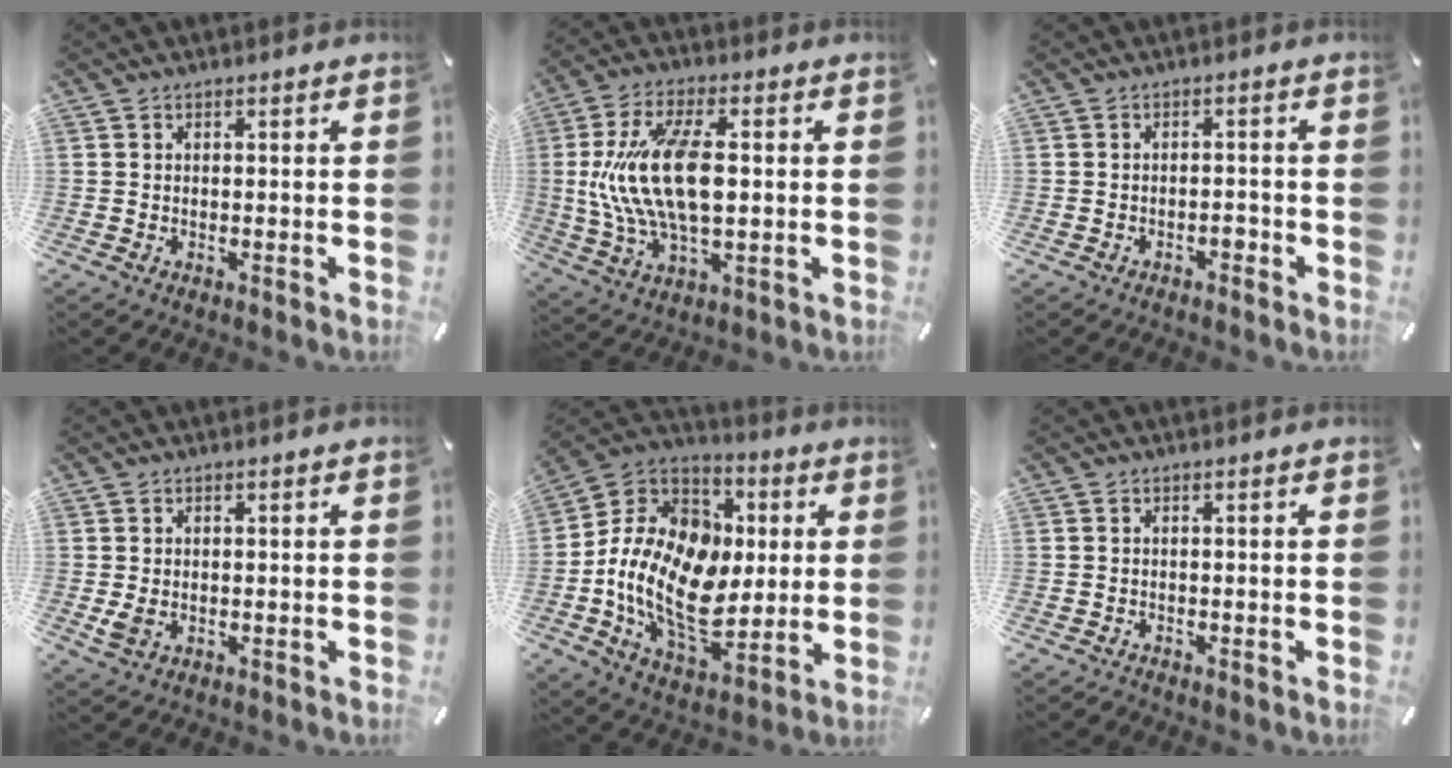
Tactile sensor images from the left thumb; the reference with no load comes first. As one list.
[{"total": 17.2, "force": [1.5, 8.5, 14.9], "torque": [-0.328, -0.007, 0.022]}, {"total": 2.2, "force": [-1.3, 1.1, 1.3], "torque": [-0.023, 0.006, -0.026]}, {"total": 2.8, "force": [-0.3, 2.0, 1.9], "torque": [-0.047, -0.003, -0.008]}, {"total": 20.0, "force": [-2.1, 14.5, 13.6], "torque": [-0.287, -0.003, -0.037]}, {"total": 0.8, "force": [-0.8, 0.2, -0.1], "torque": [0.001, 0.003, -0.017]}]